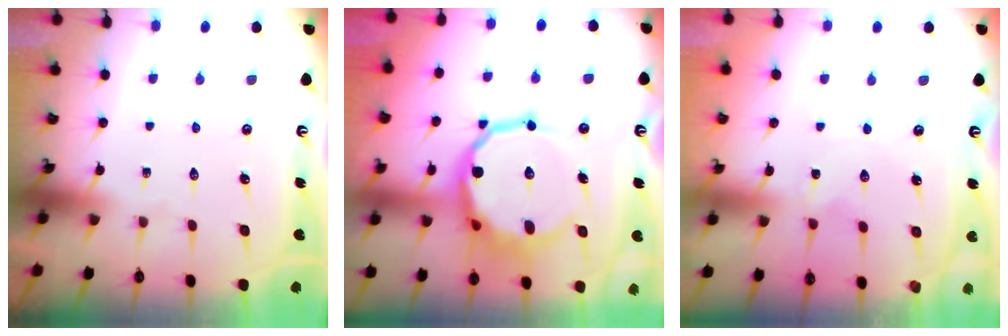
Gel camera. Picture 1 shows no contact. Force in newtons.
{"total": 13.9, "press": 13.4, "slide": 3.9}
{"total": 0.0}